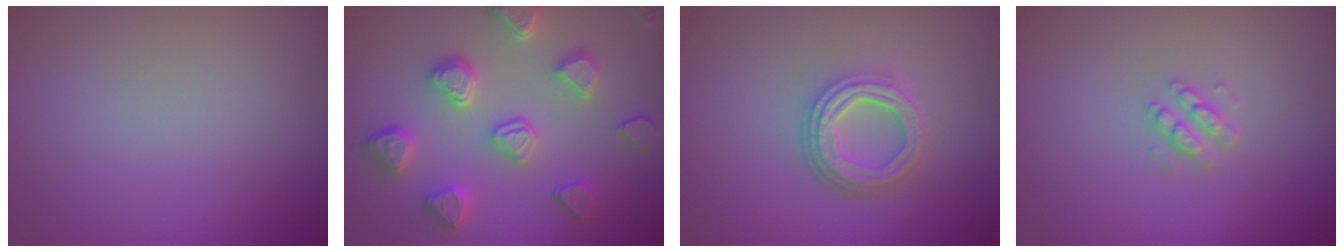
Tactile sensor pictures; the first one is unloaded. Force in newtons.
{"total": 4.7, "press": 4.6, "slide": 0.6}
{"total": 4.7, "press": 3.4, "slide": 3.2}
{"total": 1.6, "press": 1.6, "slide": 0.3}